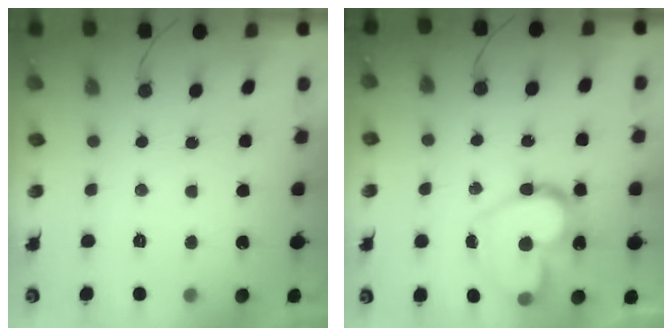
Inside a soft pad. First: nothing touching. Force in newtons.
{"total": 18.4, "press": 18.2, "slide": 2.0}